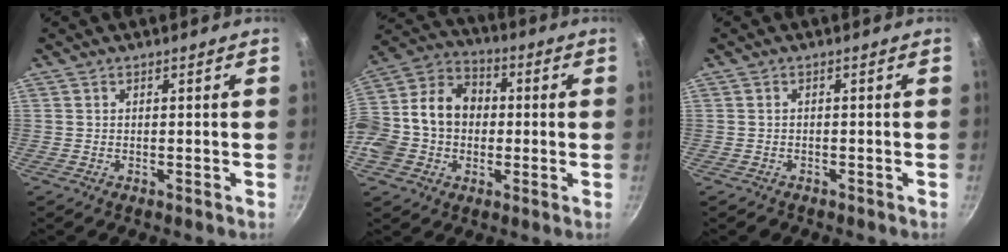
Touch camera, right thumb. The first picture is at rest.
{"total": 17.9, "force": [-1.2, 14.3, 10.7], "torque": [-0.184, 0.050, -0.033]}
{"total": 1.1, "force": [-0.7, 0.8, 0.2], "torque": [0.000, 0.016, -0.007]}